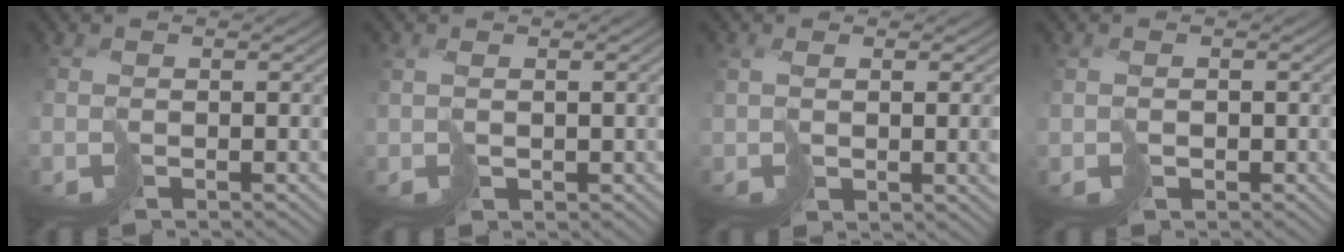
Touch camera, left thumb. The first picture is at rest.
{"total": 2.4, "force": [0.6, 1.0, 2.1], "torque": [-0.045, 0.002, 0.018]}
{"total": 4.4, "force": [0.9, 1.8, 3.9], "torque": [-0.074, -0.010, 0.036]}
{"total": 1.3, "force": [0.0, 1.2, 0.5], "torque": [-0.010, 0.000, 0.005]}